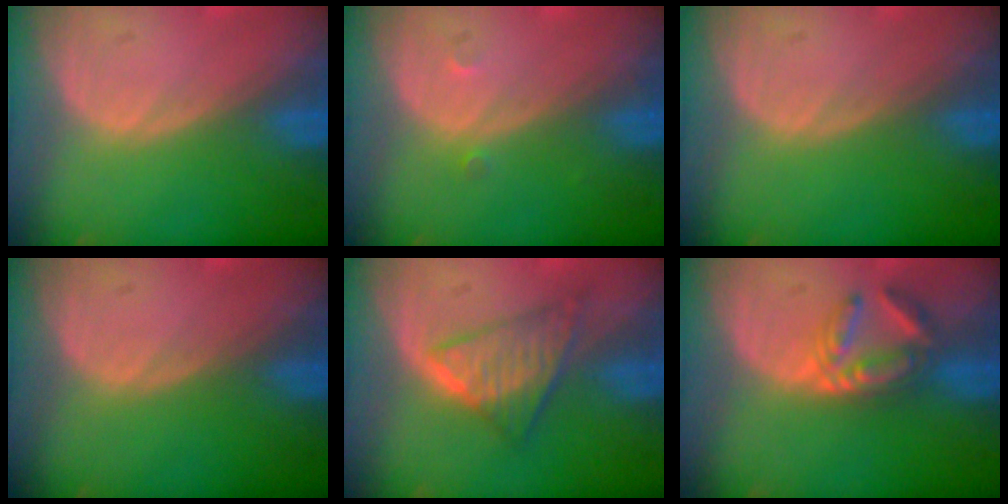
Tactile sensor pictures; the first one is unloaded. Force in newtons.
{"total": 0.9, "press": 0.7, "slide": 0.5}
{"total": 0.0}
{"total": 0.0}
{"total": 5.9, "press": 5.6, "slide": 2.0}
{"total": 5.9, "press": 5.2, "slide": 2.8}